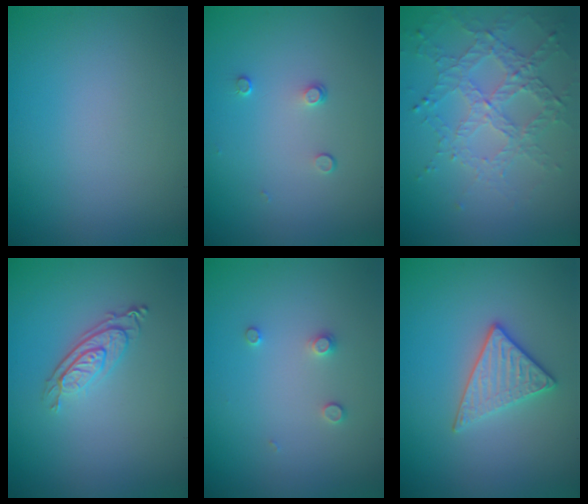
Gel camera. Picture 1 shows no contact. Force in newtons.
{"total": 0.9, "press": 0.6, "slide": 0.6}
{"total": 4.7, "press": 3.3, "slide": 3.4}
{"total": 2.9, "press": 2.0, "slide": 2.0}
{"total": 1.0, "press": 1.0, "slide": 0.2}
{"total": 2.7, "press": 2.6, "slide": 1.0}